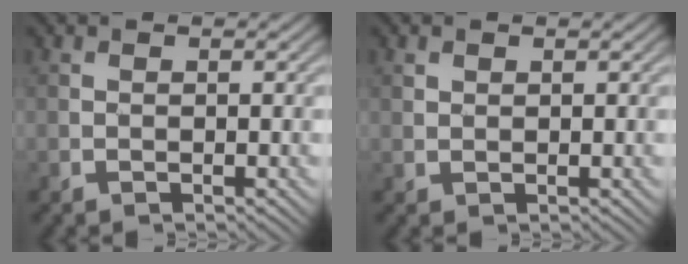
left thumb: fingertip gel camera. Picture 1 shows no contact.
{"total": 0.9, "force": [0.8, 0.4, -0.2], "torque": [0.003, 0.001, 0.013]}